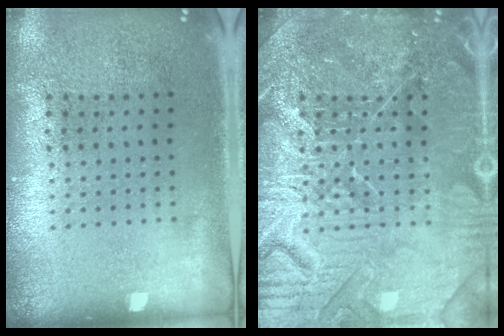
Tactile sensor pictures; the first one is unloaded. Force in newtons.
{"total": 6.8, "press": 6.8, "slide": 0.8}